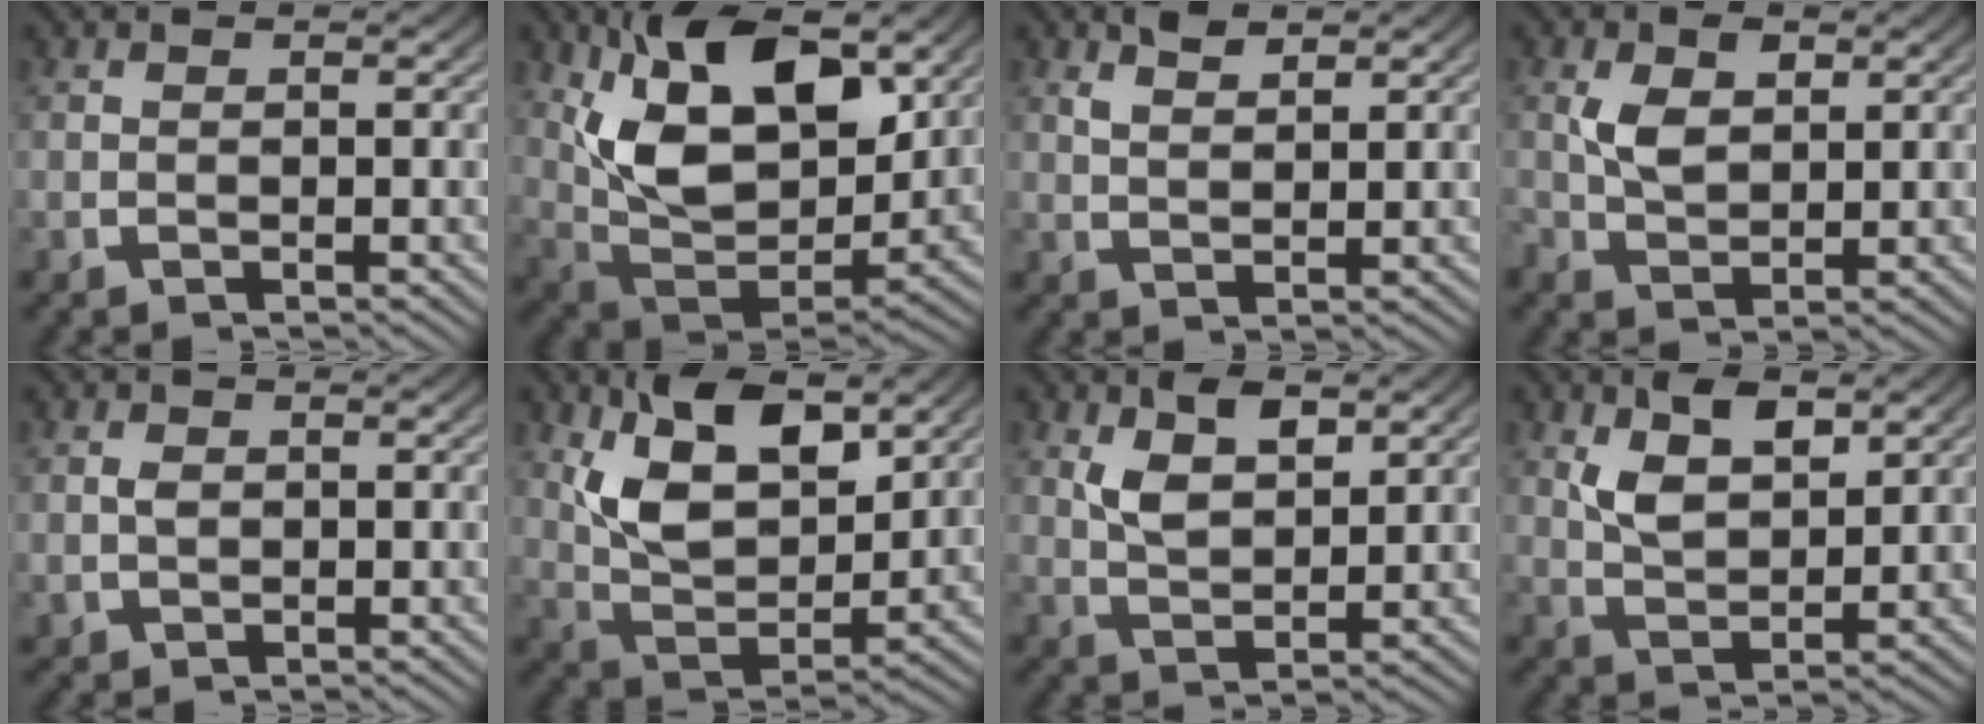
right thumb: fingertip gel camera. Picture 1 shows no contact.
{"total": 14.2, "force": [2.1, 8.8, 11.0], "torque": [-0.223, -0.030, 0.045]}
{"total": 2.3, "force": [1.9, 0.6, 1.1], "torque": [-0.010, 0.001, 0.042]}
{"total": 3.3, "force": [1.1, 2.2, 2.3], "torque": [-0.048, -0.010, 0.030]}
{"total": 1.5, "force": [0.2, 1.3, 0.7], "torque": [-0.019, -0.006, 0.011]}
{"total": 9.9, "force": [2.5, 6.2, 7.4], "torque": [-0.150, -0.018, 0.049]}
{"total": 4.3, "force": [2.2, 2.1, 3.1], "torque": [-0.057, -0.005, 0.052]}
{"total": 4.9, "force": [2.3, 2.5, 3.6], "torque": [-0.069, -0.008, 0.053]}